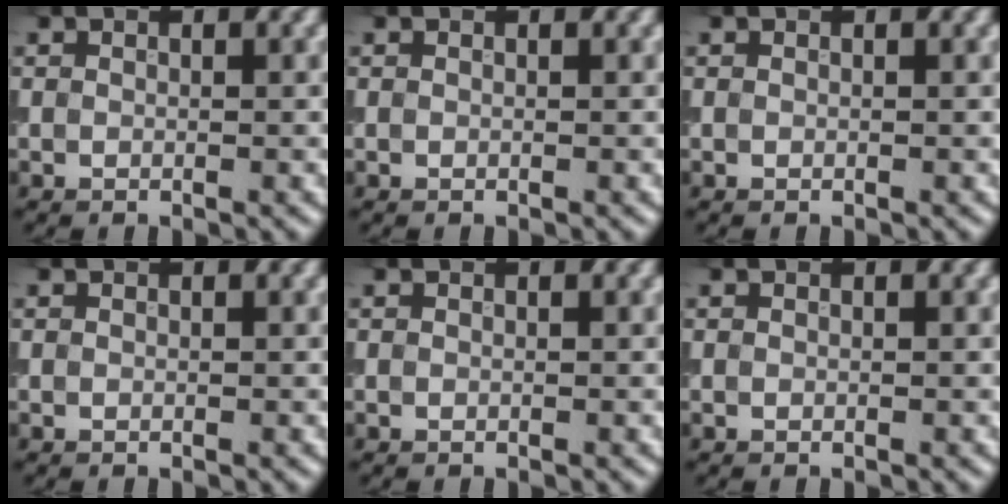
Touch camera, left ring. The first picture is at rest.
{"total": 0.0}
{"total": 0.0}
{"total": 0.0}
{"total": 0.0}
{"total": 0.0}